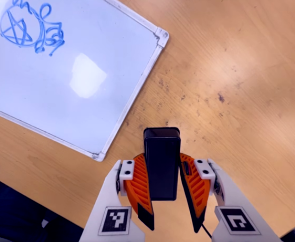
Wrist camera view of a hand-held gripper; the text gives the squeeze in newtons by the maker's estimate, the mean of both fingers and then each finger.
{"total": 9.4, "left": 7.9, "right": 10.9}